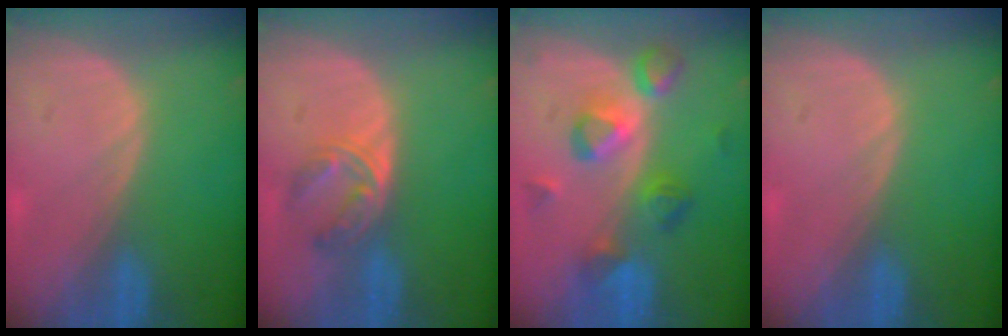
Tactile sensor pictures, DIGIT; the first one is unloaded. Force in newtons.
{"total": 5.7, "press": 4.7, "slide": 3.3}
{"total": 7.4, "press": 7.3, "slide": 0.8}
{"total": 0.0}